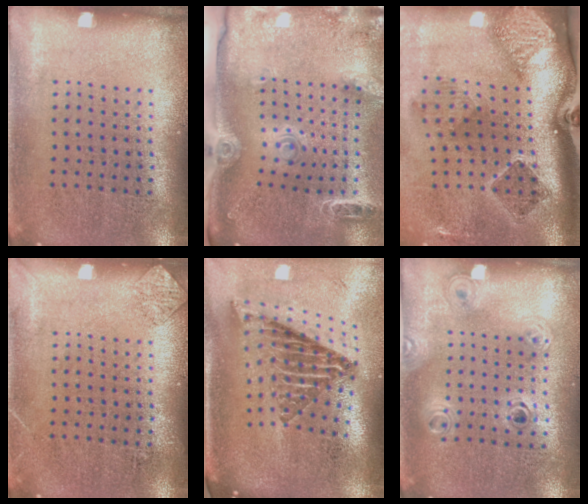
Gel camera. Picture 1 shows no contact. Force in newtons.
{"total": 2.2, "press": 1.8, "slide": 1.2}
{"total": 2.8, "press": 1.8, "slide": 2.1}
{"total": 0.8, "press": 0.8, "slide": 0.1}
{"total": 2.6, "press": 1.7, "slide": 1.9}
{"total": 1.2, "press": 1.1, "slide": 0.5}